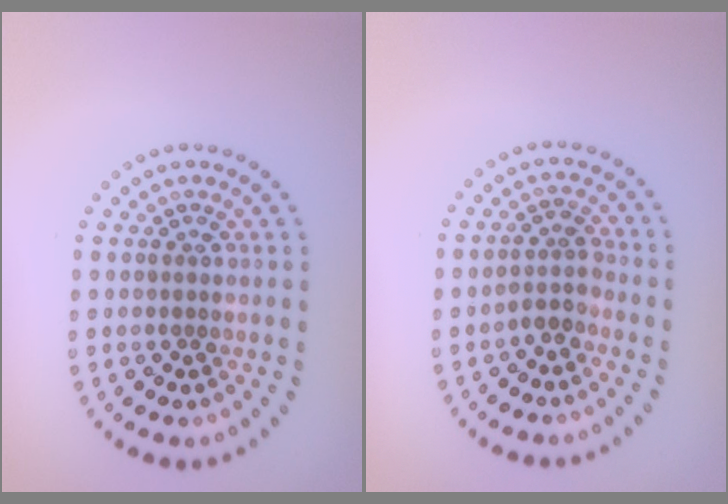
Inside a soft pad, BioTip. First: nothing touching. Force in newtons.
{"total": 1.9, "press": 1.5, "slide": 1.0}